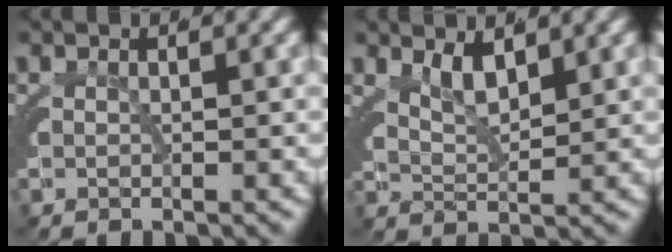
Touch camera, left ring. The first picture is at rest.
{"total": 2.6, "force": [1.9, 0.7, 1.7], "torque": [-0.033, -0.006, 0.035]}